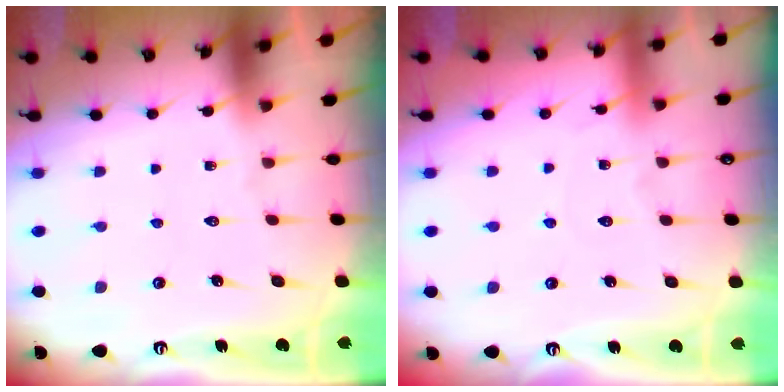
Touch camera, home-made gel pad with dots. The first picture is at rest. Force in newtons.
{"total": 2.1, "press": 2.1, "slide": 0.3}